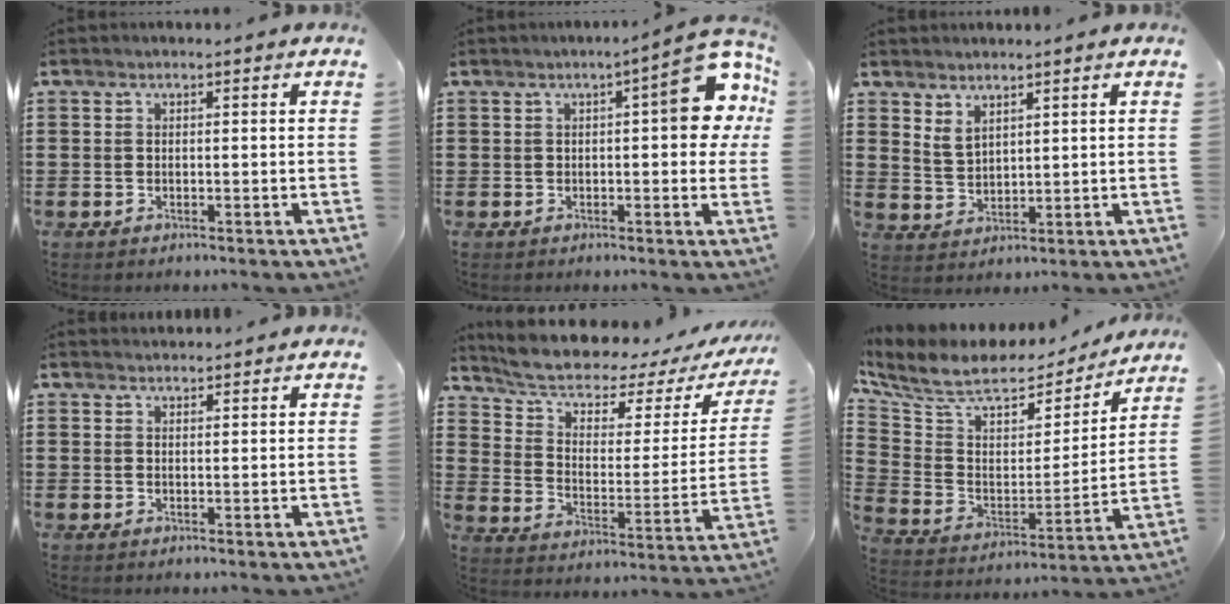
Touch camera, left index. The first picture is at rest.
{"total": 9.9, "force": [2.6, 2.7, 9.1], "torque": [-0.120, -0.009, 0.036]}
{"total": 2.8, "force": [2.5, 1.1, 0.9], "torque": [-0.023, -0.001, 0.047]}
{"total": 1.3, "force": [1.3, 0.2, 0.0], "torque": [-0.003, 0.001, 0.025]}
{"total": 7.0, "force": [5.9, 2.0, 3.1], "torque": [-0.091, -0.038, 0.102]}
{"total": 8.8, "force": [6.9, 3.4, 4.1], "torque": [-0.113, -0.041, 0.120]}